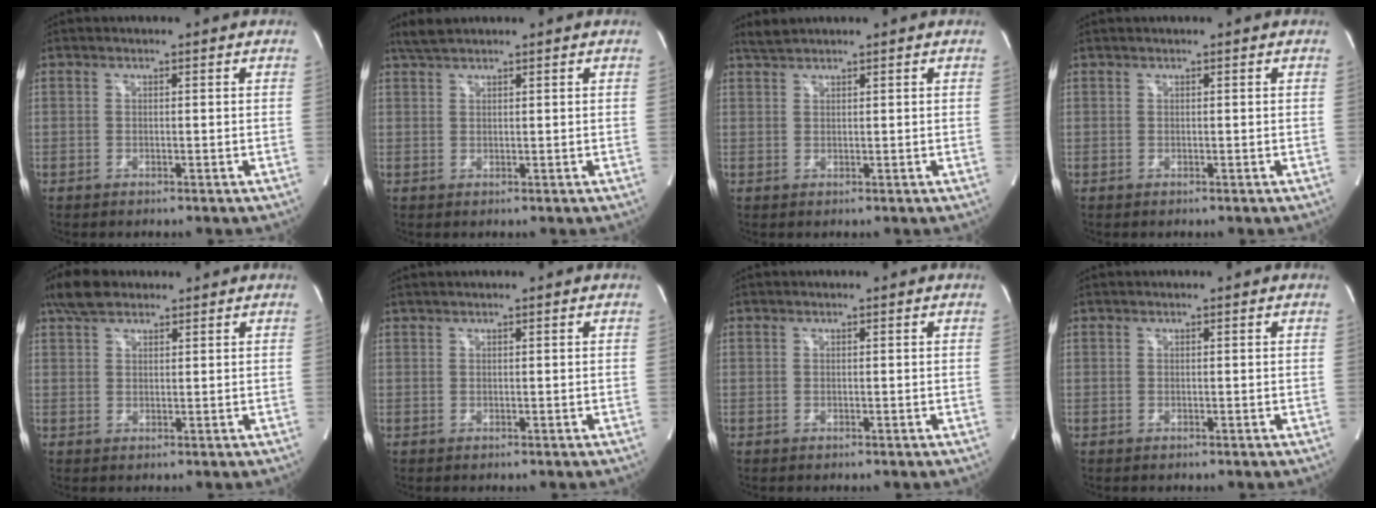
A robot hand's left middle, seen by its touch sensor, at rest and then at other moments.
{"total": 2.4, "force": [2.2, 0.2, 1.0], "torque": [-0.025, 0.013, 0.045]}
{"total": 1.6, "force": [1.6, -0.2, 0.2], "torque": [-0.009, 0.010, 0.037]}
{"total": 0.6, "force": [0.5, 0.0, 0.3], "torque": [-0.007, 0.014, 0.013]}
{"total": 4.7, "force": [3.6, 2.2, 2.1], "torque": [-0.051, 0.020, 0.073]}
{"total": 1.4, "force": [1.2, -0.1, 0.7], "torque": [-0.014, 0.016, 0.027]}
{"total": 0.0}
{"total": 0.0}